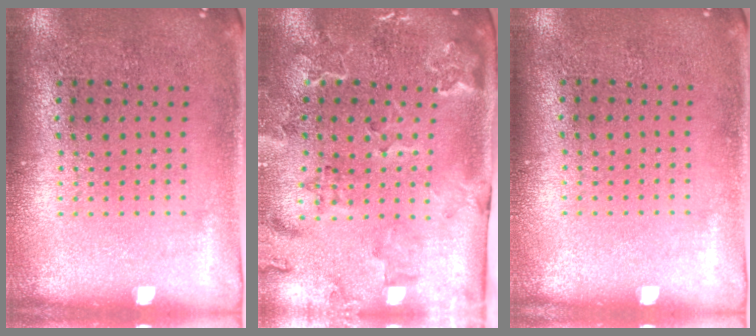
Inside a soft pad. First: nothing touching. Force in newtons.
{"total": 2.3, "press": 2.2, "slide": 0.5}
{"total": 0.0}